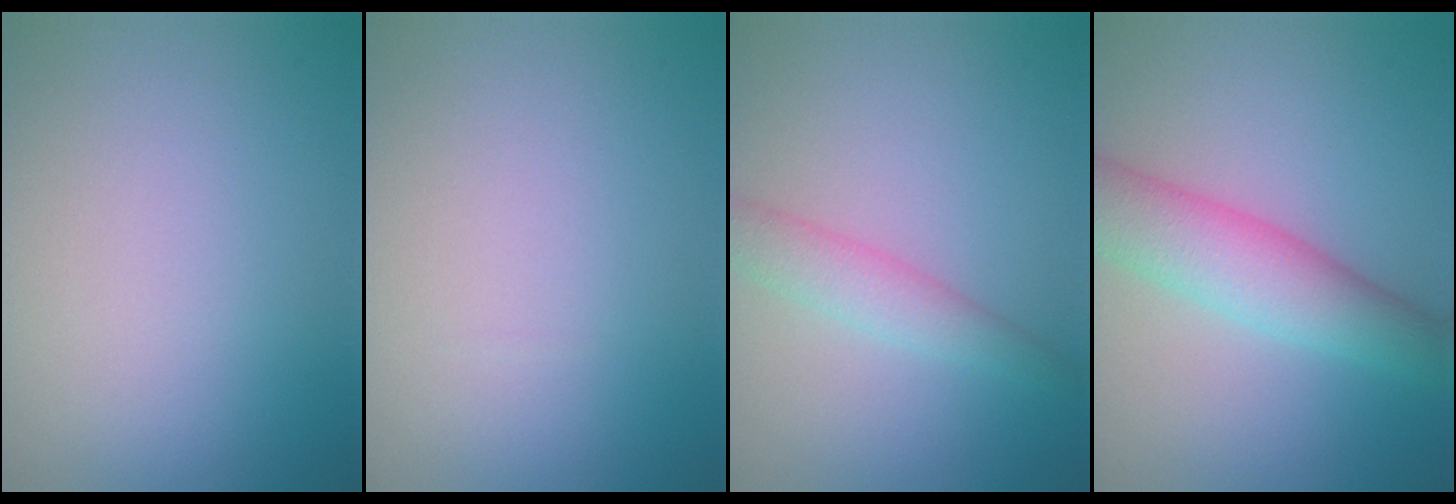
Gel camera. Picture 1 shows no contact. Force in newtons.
{"total": 0.0}
{"total": 2.7, "press": 2.7, "slide": 0.1}
{"total": 5.9, "press": 5.8, "slide": 0.3}